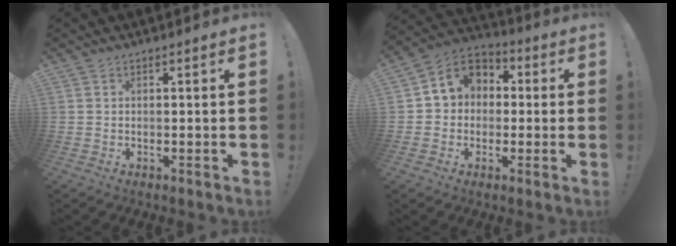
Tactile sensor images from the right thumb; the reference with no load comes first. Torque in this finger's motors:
{"motor_torque": [0.21, 0.27, 0.07, 0.42, 0.18]}